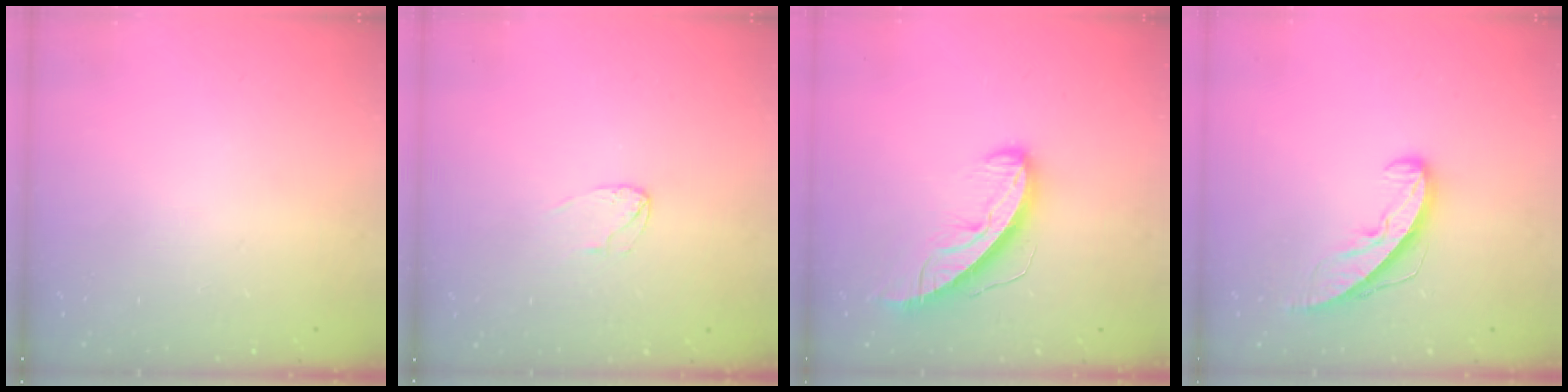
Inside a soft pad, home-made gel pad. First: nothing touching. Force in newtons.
{"total": 3.9, "press": 3.9, "slide": 0.3}
{"total": 10.9, "press": 10.9, "slide": 1.3}
{"total": 8.4, "press": 8.3, "slide": 0.6}